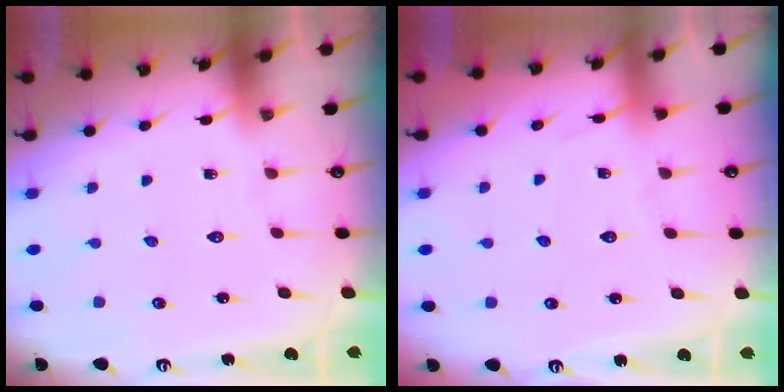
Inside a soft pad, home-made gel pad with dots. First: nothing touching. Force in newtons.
{"total": 4.5, "press": 4.5, "slide": 0.6}